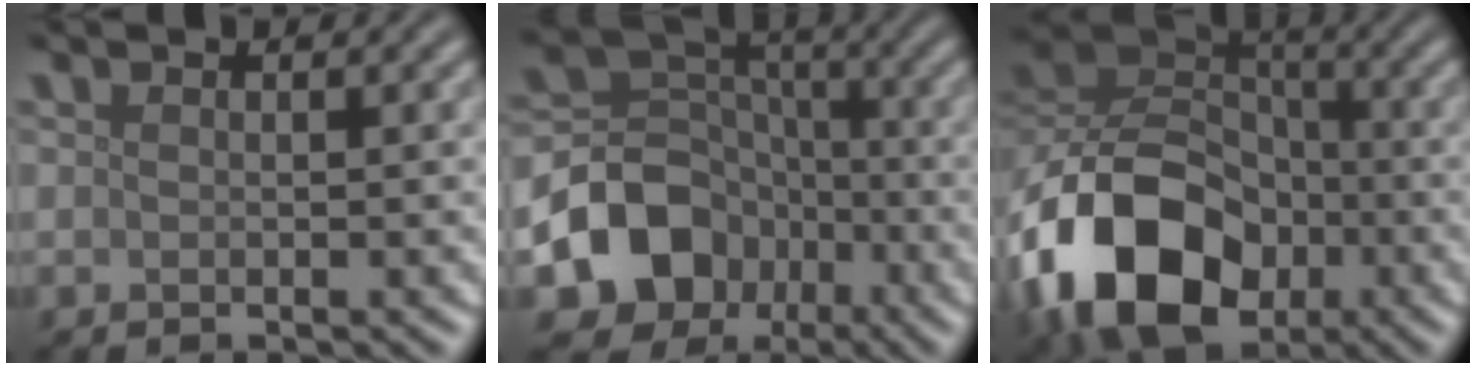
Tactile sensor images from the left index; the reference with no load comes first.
{"total": 8.4, "force": [-3.7, 6.8, 3.4], "torque": [-0.048, -0.001, -0.072]}
{"total": 14.5, "force": [-6.2, 10.4, 8.0], "torque": [-0.184, -0.012, -0.124]}